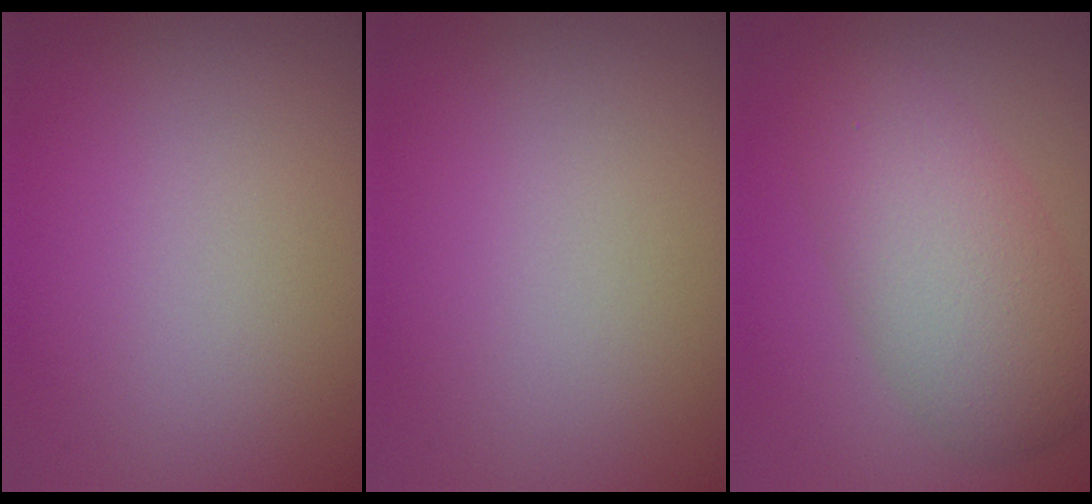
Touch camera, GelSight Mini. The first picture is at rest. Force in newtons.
{"total": 0.0}
{"total": 6.3, "press": 6.3, "slide": 0.1}